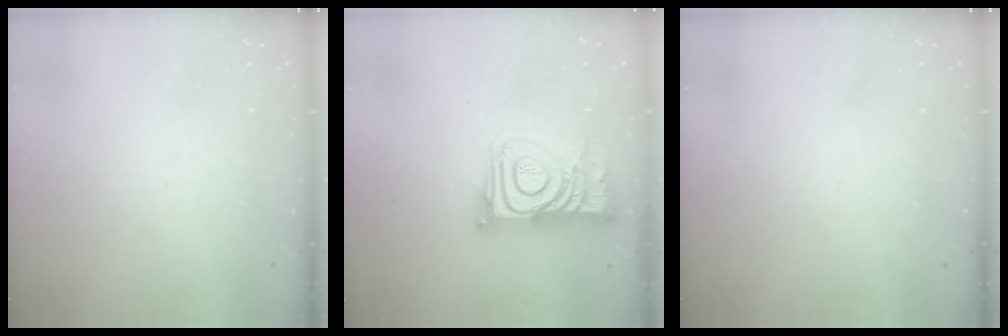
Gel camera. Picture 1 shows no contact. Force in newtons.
{"total": 12.3, "press": 12.3, "slide": 1.3}
{"total": 0.0}